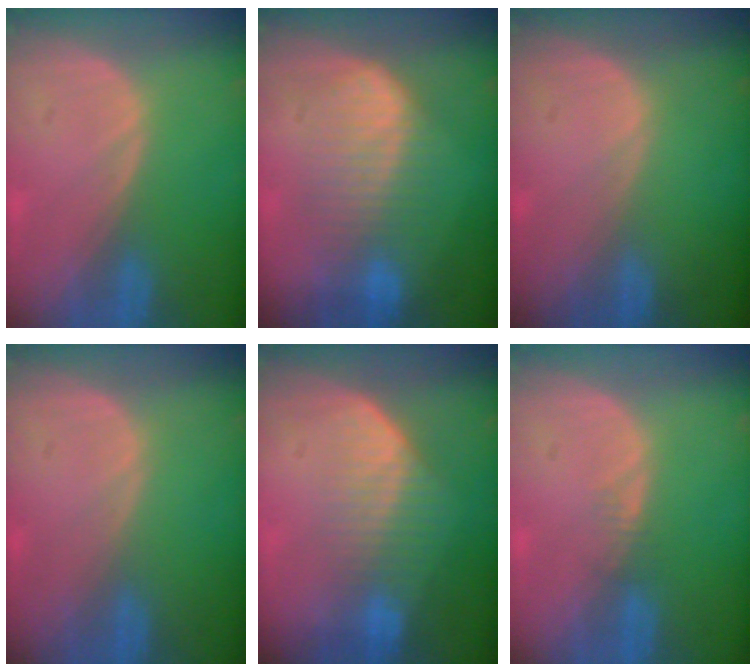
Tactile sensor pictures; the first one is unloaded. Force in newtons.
{"total": 7.3, "press": 7.3, "slide": 0.1}
{"total": 0.0}
{"total": 0.0}
{"total": 7.4, "press": 6.3, "slide": 3.9}
{"total": 1.3, "press": 1.2, "slide": 0.2}